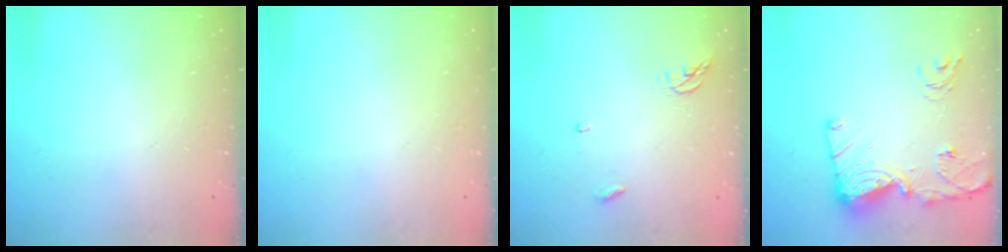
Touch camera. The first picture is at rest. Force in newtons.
{"total": 0.0}
{"total": 4.0, "press": 3.9, "slide": 0.4}
{"total": 14.6, "press": 14.6, "slide": 1.0}